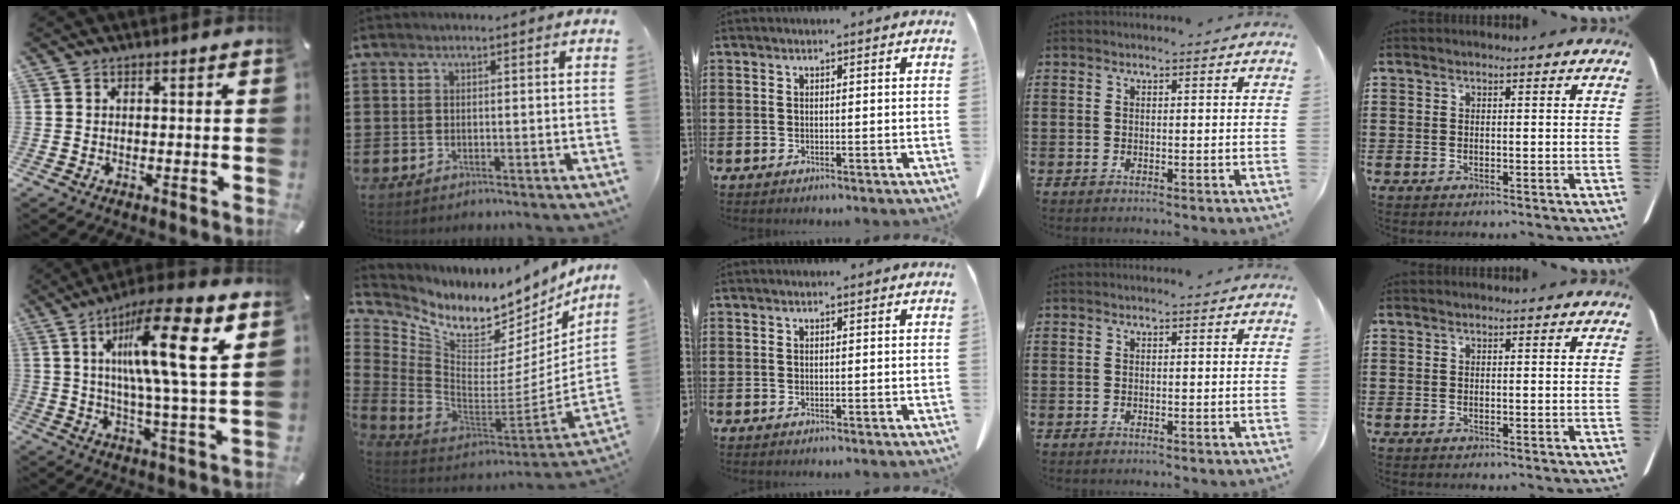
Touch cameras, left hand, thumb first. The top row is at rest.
{"thumb": {"total": 17.5, "force": [6.0, 1.9, 16.3], "torque": [-0.296, -0.020, 0.076]}, "index": {"total": 7.2, "force": [6.5, 2.3, 2.2], "torque": [-0.079, -0.077, 0.110]}}